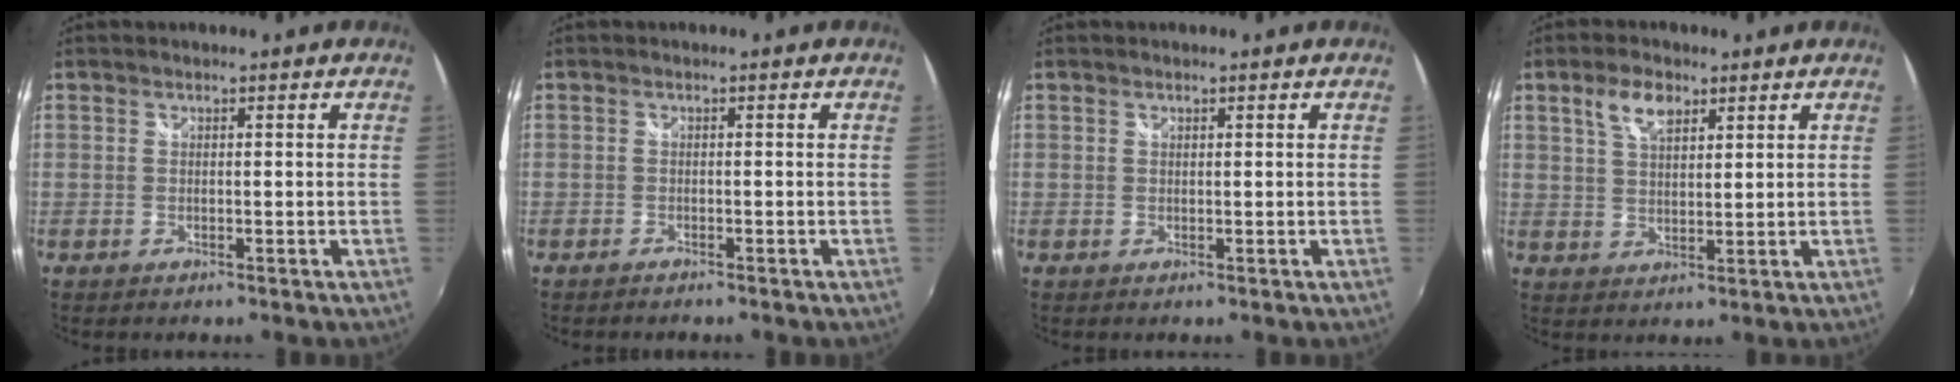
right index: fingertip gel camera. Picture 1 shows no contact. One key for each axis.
{"total": 1.0, "fx": -1.0, "fy": 0.3, "fz": 0.2, "tx": -0.010, "ty": -0.003, "tz": -0.019}
{"total": 0.0}
{"total": 5.6, "fx": 3.2, "fy": 2.8, "fz": 3.7, "tx": -0.067, "ty": 0.010, "tz": 0.059}